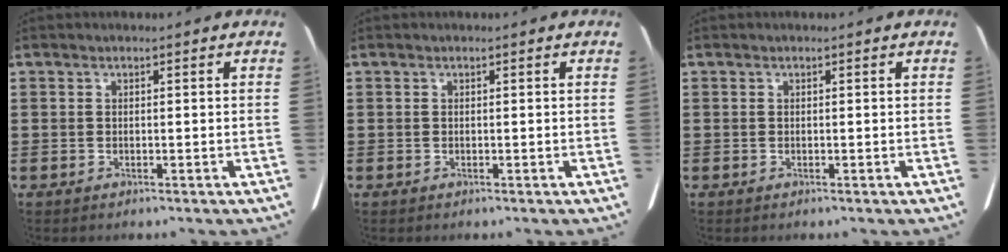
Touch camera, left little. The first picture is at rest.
{"total": 0.0}
{"total": 0.0}